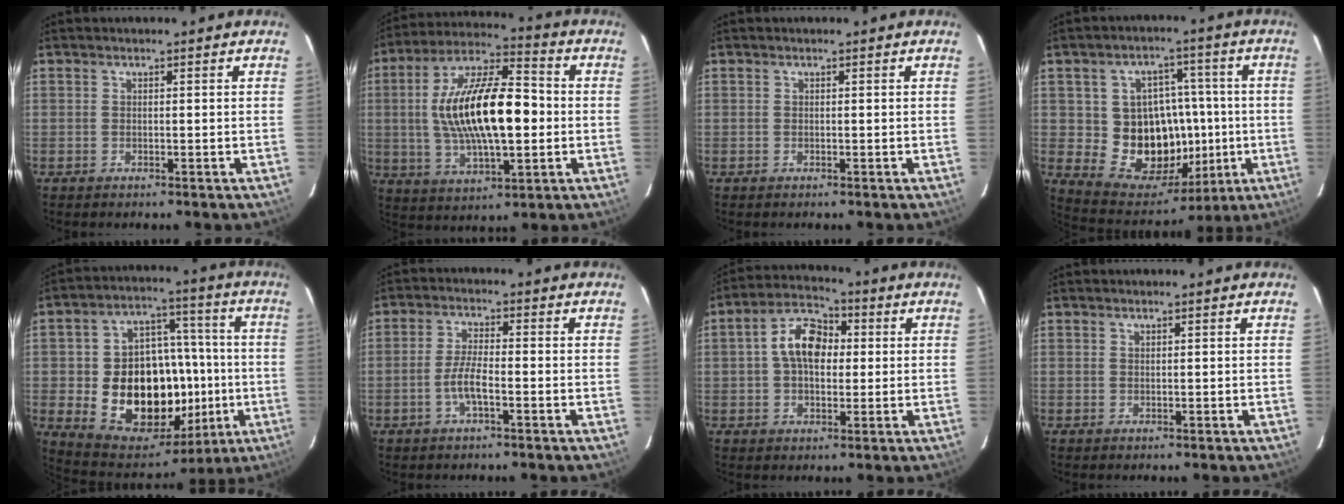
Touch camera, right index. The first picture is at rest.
{"total": 19.7, "force": [-0.3, 7.6, 18.2], "torque": [-0.339, 0.013, -0.003]}
{"total": 0.0}
{"total": 15.9, "force": [-1.5, 13.9, 7.7], "torque": [-0.151, 0.020, 0.001]}
{"total": 22.9, "force": [-3.7, 16.4, 15.5], "torque": [-0.301, 0.029, -0.029]}
{"total": 4.7, "force": [-2.0, 1.0, 4.1], "torque": [-0.090, 0.003, -0.039]}
{"total": 9.3, "force": [1.1, 6.0, 7.0], "torque": [-0.129, 0.029, 0.015]}
{"total": 0.0}